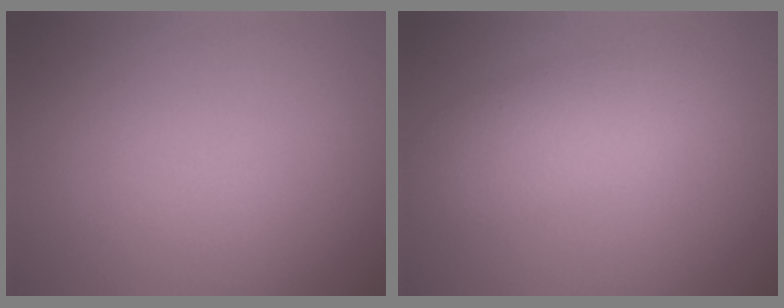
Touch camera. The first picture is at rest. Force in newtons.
{"total": 3.9, "press": 3.9, "slide": 0.1}